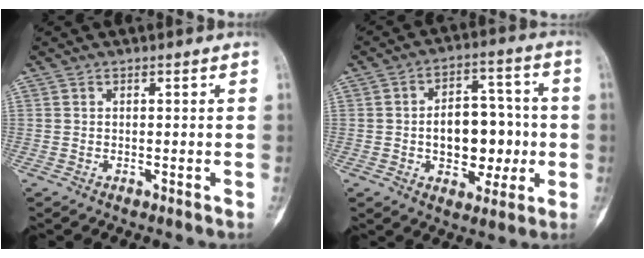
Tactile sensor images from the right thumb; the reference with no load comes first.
{"total": 13.6, "force": [-1.3, 8.8, 10.3], "torque": [-0.110, 0.031, -0.014]}